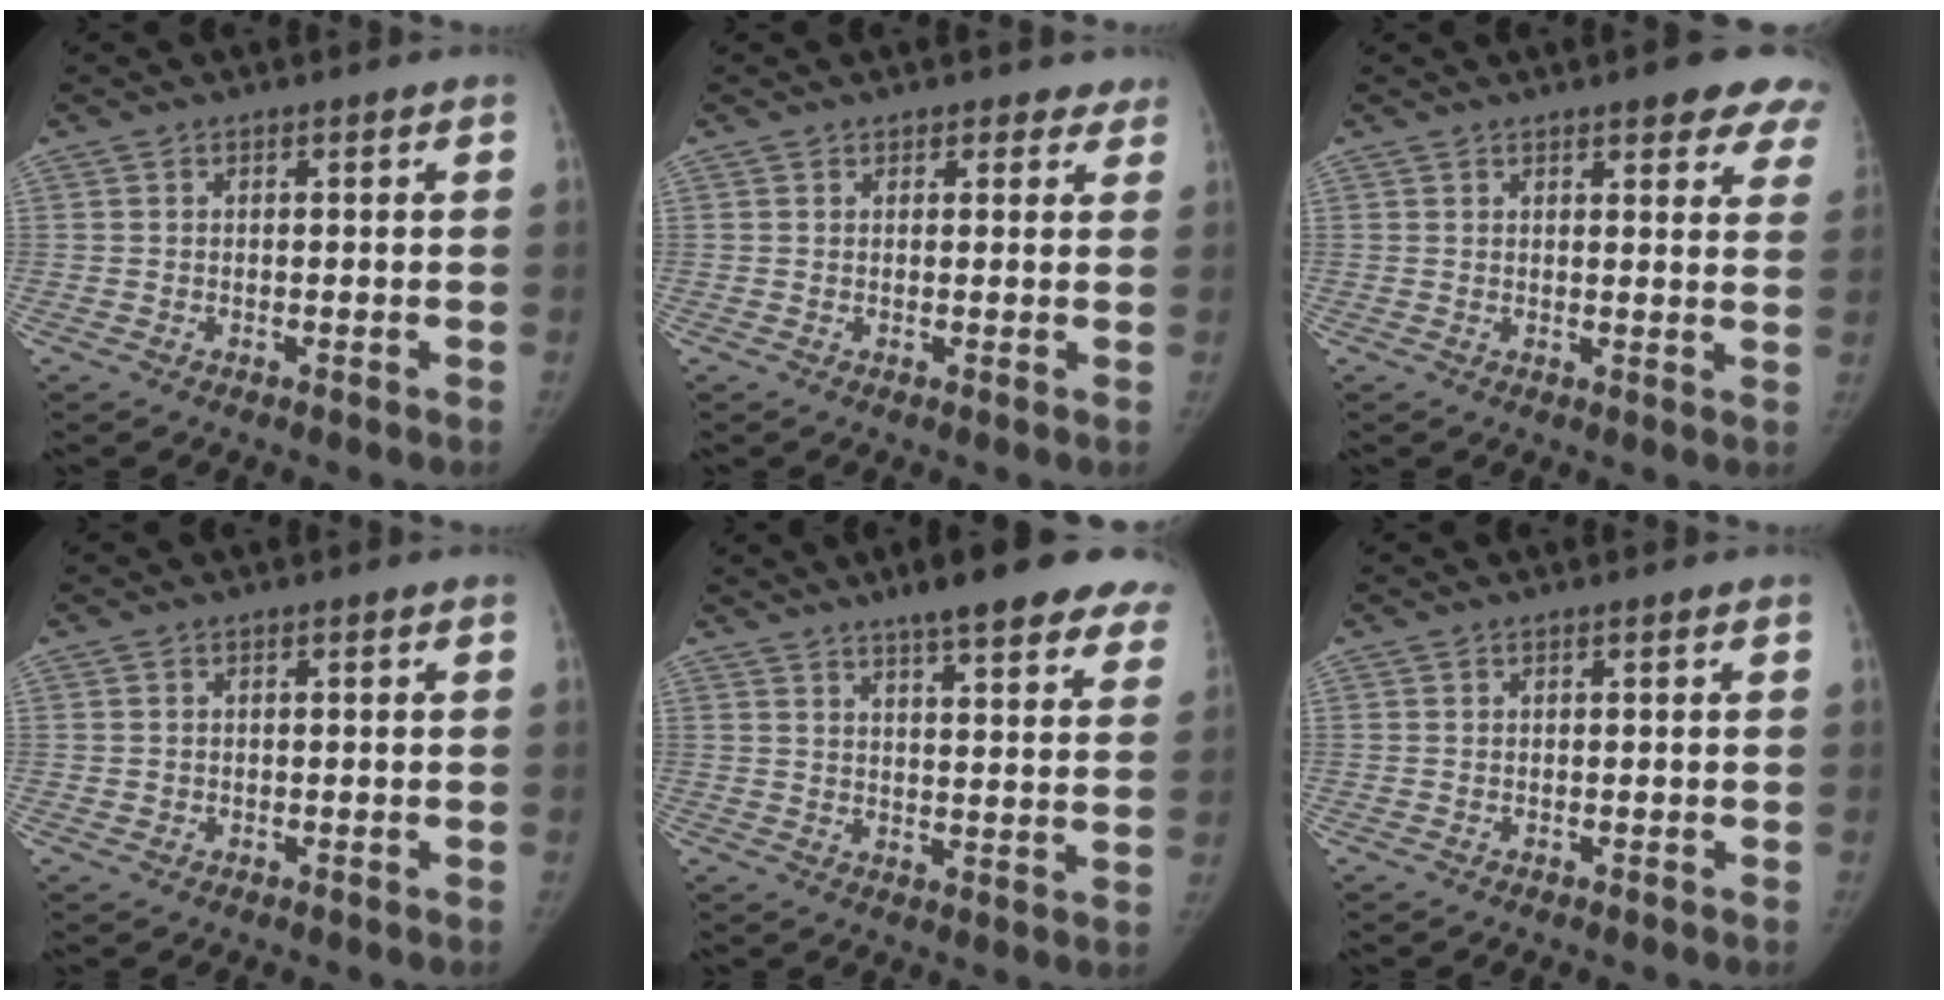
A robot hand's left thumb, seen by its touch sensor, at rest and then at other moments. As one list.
[{"total": 2.8, "force": [2.1, 1.8, 0.4], "torque": [0.033, -0.006, 0.016]}, {"total": 10.5, "force": [7.5, 3.4, 6.5], "torque": [-0.037, -0.026, 0.076]}, {"total": 1.0, "force": [-0.1, 1.0, 0.2], "torque": [0.002, 0.002, 0.001]}, {"total": 19.6, "force": [14.7, 4.5, 12.2], "torque": [-0.131, -0.041, 0.178]}, {"total": 0.0}]